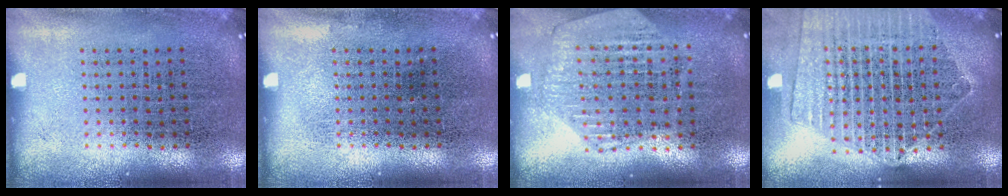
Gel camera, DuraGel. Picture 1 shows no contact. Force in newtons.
{"total": 0.0}
{"total": 1.1, "press": 1.1, "slide": 0.1}
{"total": 2.2, "press": 2.0, "slide": 0.9}